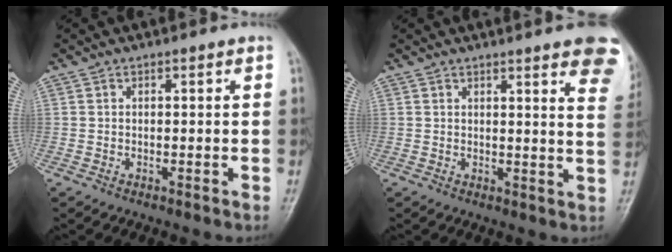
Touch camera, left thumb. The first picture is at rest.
{"total": 12.6, "force": [8.1, 2.4, 9.4], "torque": [-0.089, -0.031, 0.075]}